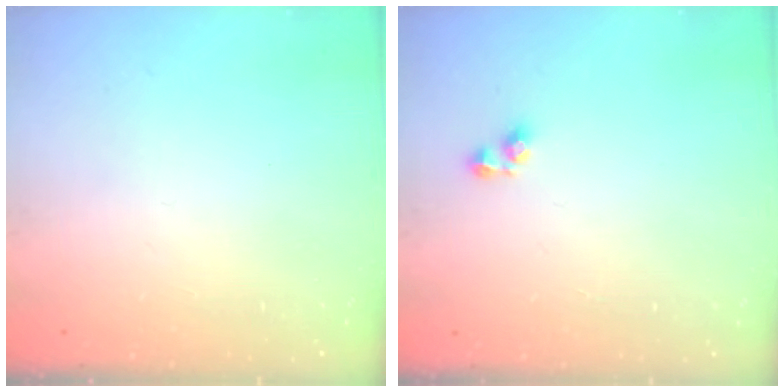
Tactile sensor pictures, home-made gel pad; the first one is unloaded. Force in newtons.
{"total": 3.6, "press": 3.6, "slide": 0.1}